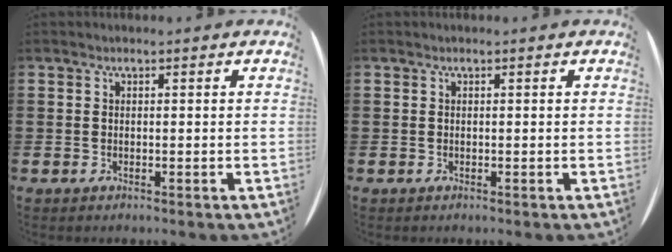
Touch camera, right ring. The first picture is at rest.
{"total": 0.0}